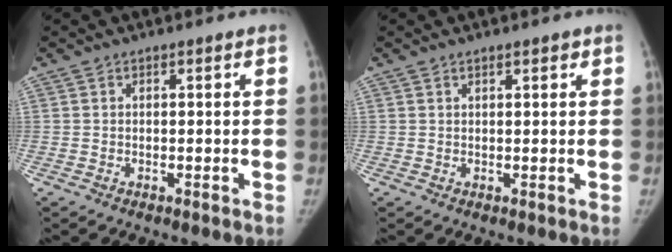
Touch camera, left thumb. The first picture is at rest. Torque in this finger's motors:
{"motor_torque": [-0.11, -0.09, -0.26, 0.17, 0.00]}